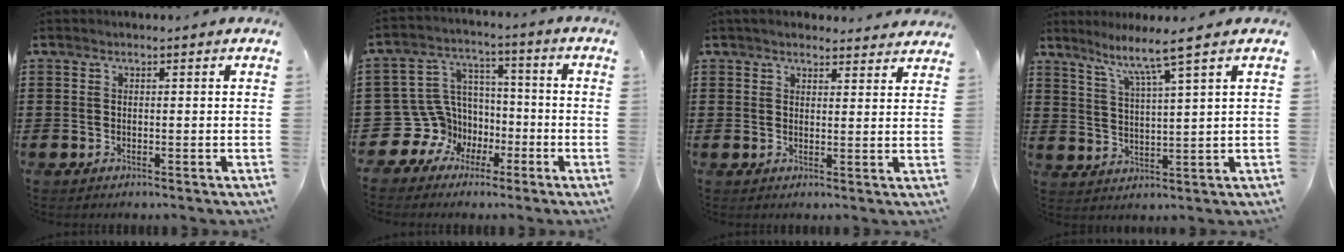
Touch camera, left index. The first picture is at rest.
{"total": 10.7, "force": [-4.4, 9.4, 2.6], "torque": [-0.113, 0.004, -0.079]}
{"total": 3.0, "force": [2.8, 0.7, 0.6], "torque": [-0.019, -0.003, 0.053]}
{"total": 5.2, "force": [3.8, -0.9, 3.4], "torque": [-0.083, -0.025, 0.059]}